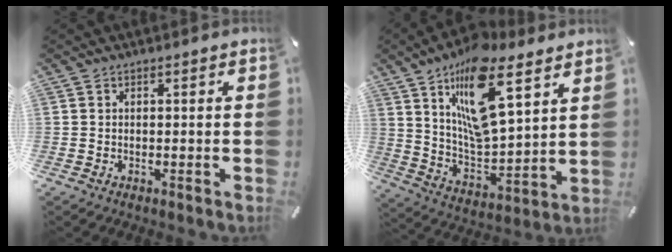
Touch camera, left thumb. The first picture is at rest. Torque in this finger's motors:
{"motor_torque": [2.75, 2.26, 1.44, -1.33, 0.25]}